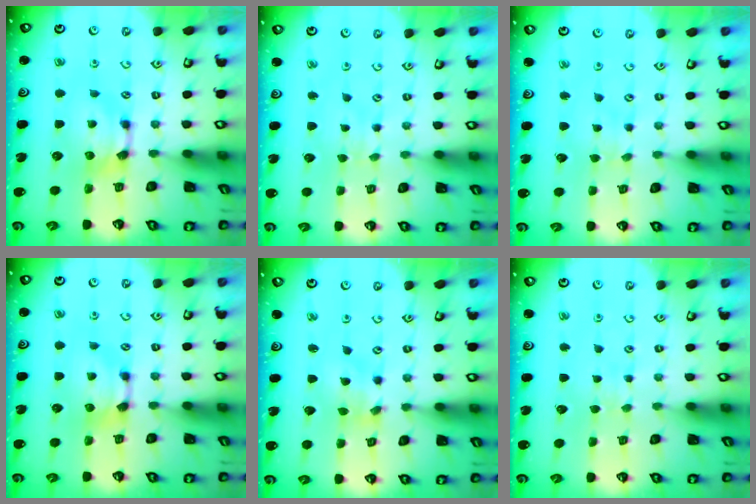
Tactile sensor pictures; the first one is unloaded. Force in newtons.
{"total": 3.1, "press": 3.1, "slide": 0.1}
{"total": 2.4, "press": 2.4, "slide": 0.1}
{"total": 0.6, "press": 0.2, "slide": 0.6}
{"total": 1.9, "press": 1.5, "slide": 1.2}
{"total": 3.8, "press": 3.8, "slide": 0.4}